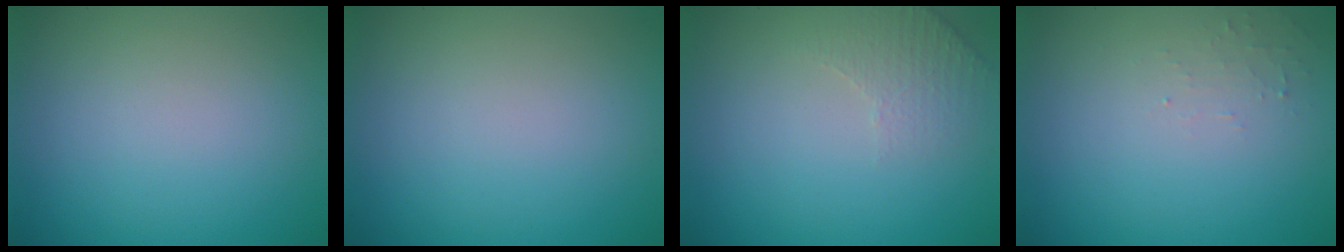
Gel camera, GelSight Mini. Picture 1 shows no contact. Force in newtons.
{"total": 0.0}
{"total": 2.1, "press": 2.0, "slide": 0.5}
{"total": 1.1, "press": 1.1, "slide": 0.2}